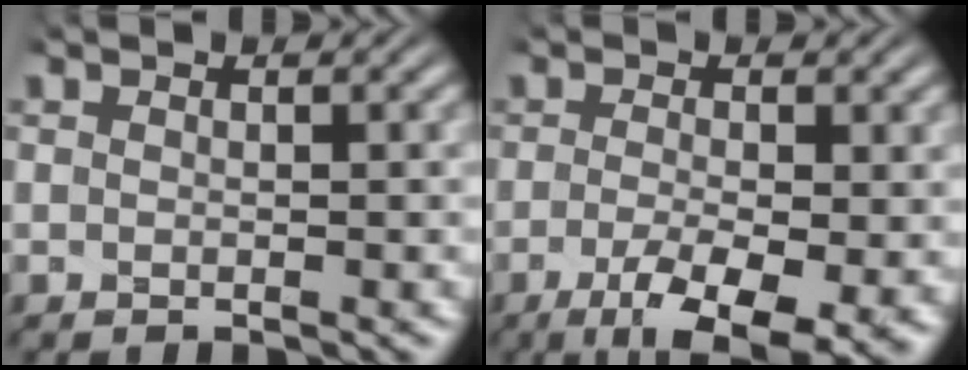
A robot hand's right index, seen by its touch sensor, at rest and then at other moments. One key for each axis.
{"total": 7.6, "fx": -4.1, "fy": 2.8, "fz": 5.8, "tx": -0.102, "ty": -0.048, "tz": -0.038}